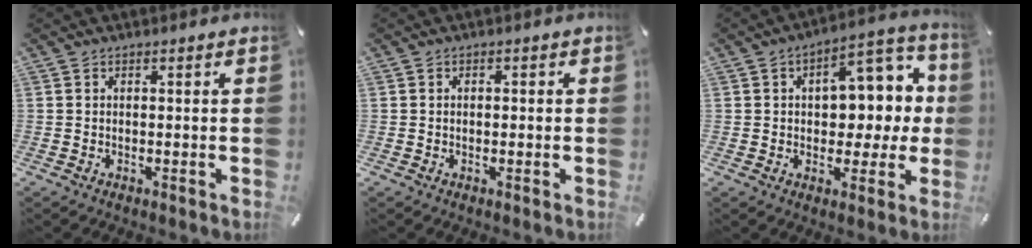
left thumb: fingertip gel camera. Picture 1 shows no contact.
{"total": 0.9, "force": [-0.2, 0.6, 0.6], "torque": [-0.012, 0.003, -0.005]}
{"total": 13.6, "force": [2.6, 8.7, 10.2], "torque": [-0.112, -0.014, 0.044]}